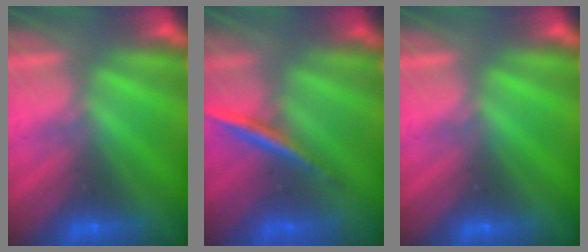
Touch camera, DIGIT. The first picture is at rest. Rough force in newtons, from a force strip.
{"total": 1.7}
{"total": 0.0}